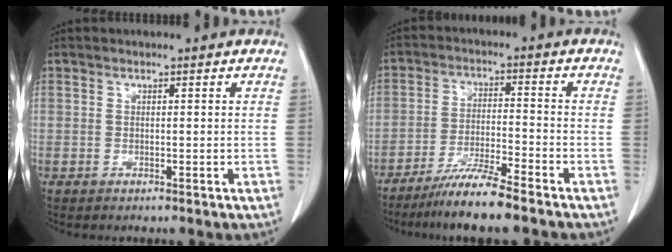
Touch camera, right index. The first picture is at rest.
{"total": 7.4, "force": [-6.1, -0.6, 4.2], "torque": [-0.075, -0.023, -0.114]}